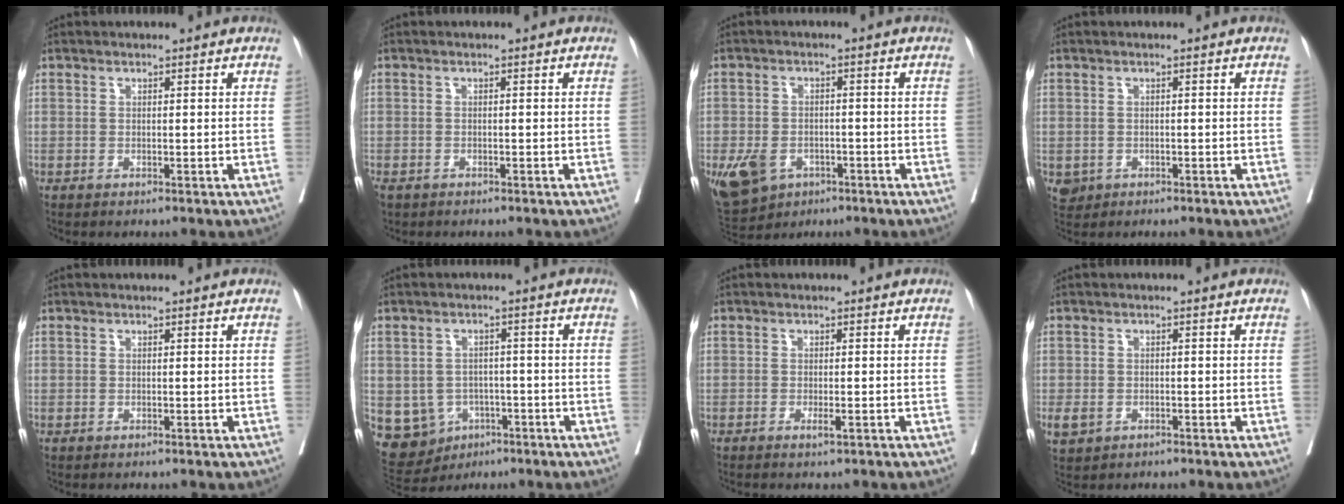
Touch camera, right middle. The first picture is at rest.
{"total": 2.1, "force": [-1.5, 0.8, 1.2], "torque": [-0.027, -0.003, -0.018]}
{"total": 10.3, "force": [-4.8, 7.6, 4.9], "torque": [-0.119, 0.000, -0.065]}
{"total": 1.9, "force": [-0.7, 1.7, 0.6], "torque": [-0.010, 0.002, 0.000]}
{"total": 0.0}
{"total": 10.3, "force": [-3.5, 9.2, 2.8], "torque": [-0.071, 0.018, -0.039]}
{"total": 1.0, "force": [-0.3, 0.0, 1.0], "torque": [-0.020, -0.001, -0.007]}
{"total": 3.0, "force": [-1.4, 2.2, 1.5], "torque": [-0.031, -0.002, -0.016]}